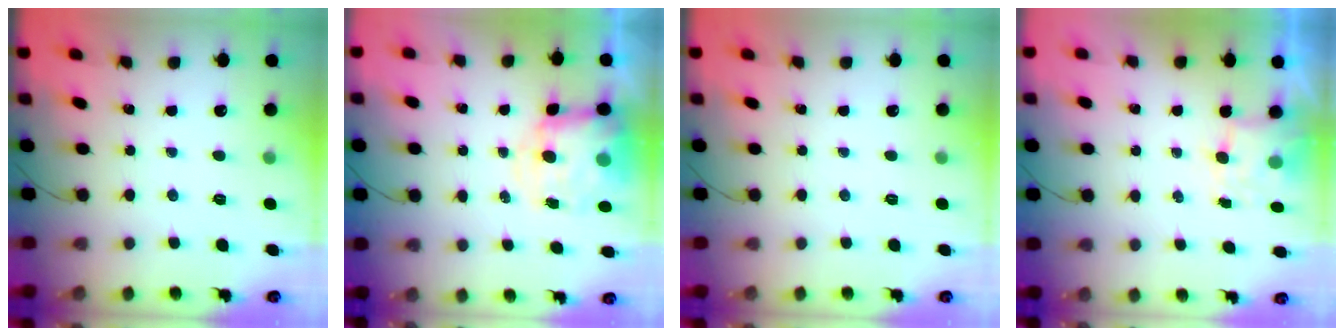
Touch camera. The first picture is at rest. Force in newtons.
{"total": 8.6, "press": 8.3, "slide": 2.2}
{"total": 0.0}
{"total": 3.7, "press": 3.6, "slide": 0.9}